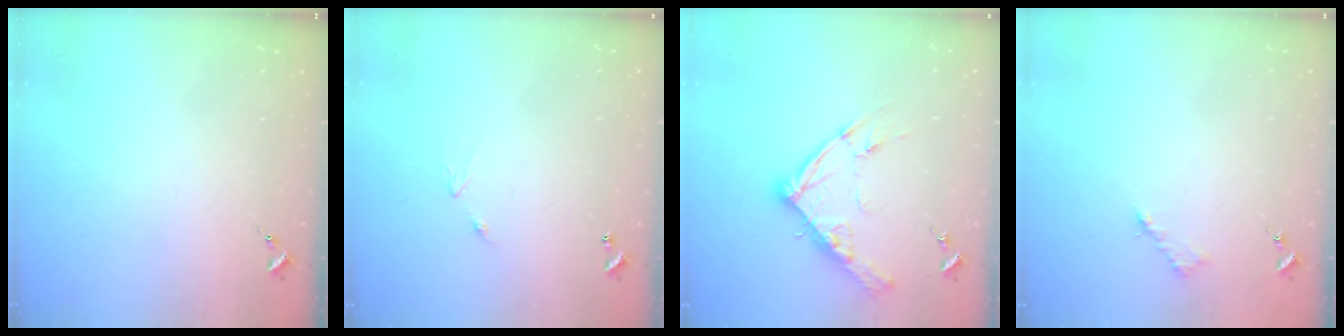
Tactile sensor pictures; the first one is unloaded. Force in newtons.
{"total": 5.0, "press": 5.0, "slide": 0.5}
{"total": 13.3, "press": 13.2, "slide": 1.2}
{"total": 3.1, "press": 3.1, "slide": 0.4}